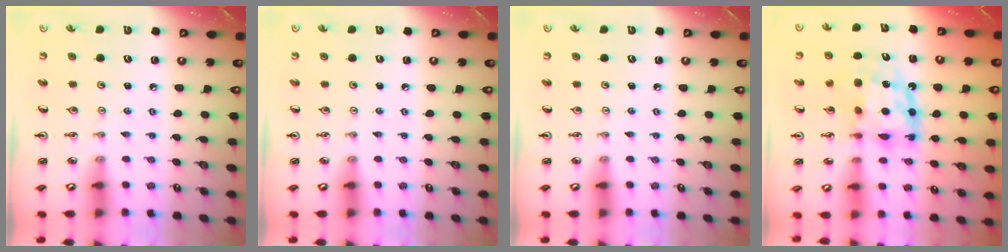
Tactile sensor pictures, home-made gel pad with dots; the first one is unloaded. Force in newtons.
{"total": 0.0}
{"total": 0.0}
{"total": 10.5, "press": 10.5, "slide": 1.0}